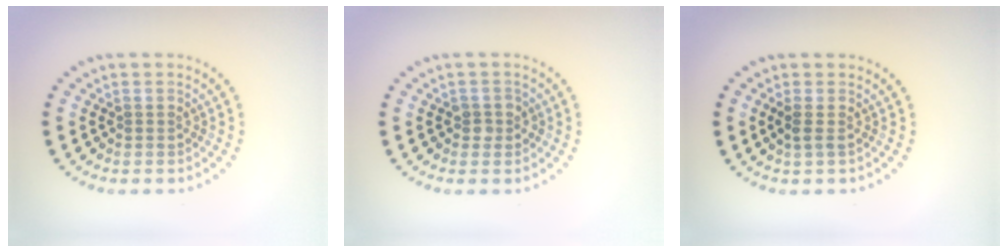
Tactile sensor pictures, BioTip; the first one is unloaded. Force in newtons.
{"total": 1.5, "press": 1.4, "slide": 0.5}
{"total": 1.1, "press": 1.0, "slide": 0.5}